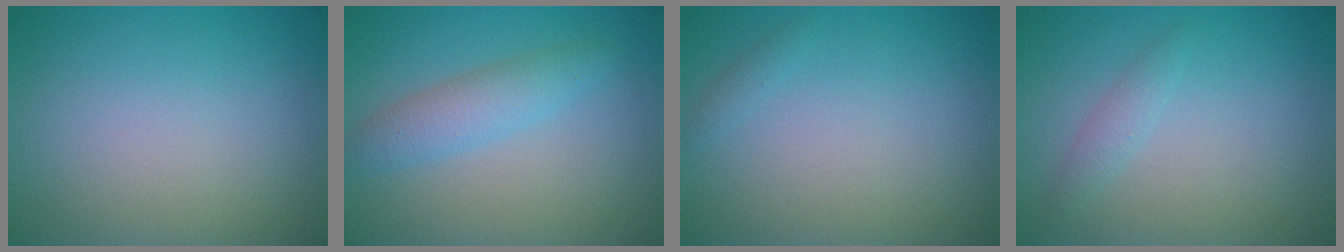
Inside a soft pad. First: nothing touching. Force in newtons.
{"total": 2.9, "press": 2.9, "slide": 0.0}
{"total": 0.6, "press": 0.6, "slide": 0.0}
{"total": 1.2, "press": 1.2, "slide": 0.1}